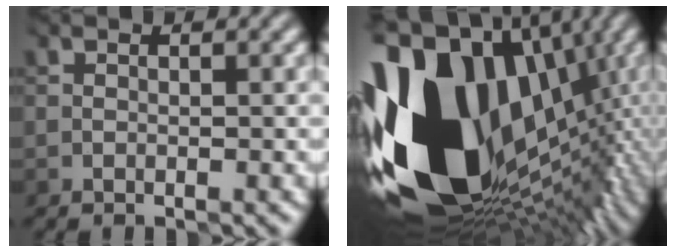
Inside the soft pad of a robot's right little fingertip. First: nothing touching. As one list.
[{"total": 20.7, "force": [-1.3, 14.3, 14.9], "torque": [-0.295, -0.041, 0.015]}]